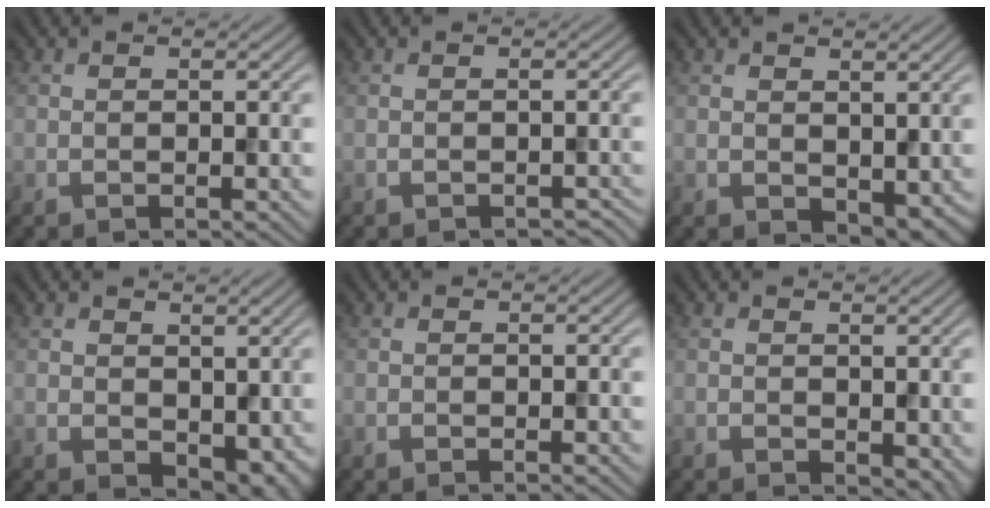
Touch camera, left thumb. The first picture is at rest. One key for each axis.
{"total": 1.2, "fx": -1.1, "fy": 0.2, "fz": 0.4, "tx": 0.000, "ty": -0.003, "tz": -0.014}
{"total": 2.8, "fx": 0.9, "fy": 1.8, "fz": 1.9, "tx": -0.036, "ty": -0.011, "tz": 0.023}
{"total": 4.2, "fx": 0.8, "fy": 2.8, "fz": 3.0, "tx": -0.053, "ty": -0.015, "tz": 0.021}
{"total": 0.0}
{"total": 2.5, "fx": -0.1, "fy": 1.6, "fz": 1.9, "tx": -0.029, "ty": -0.010, "tz": 0.003}